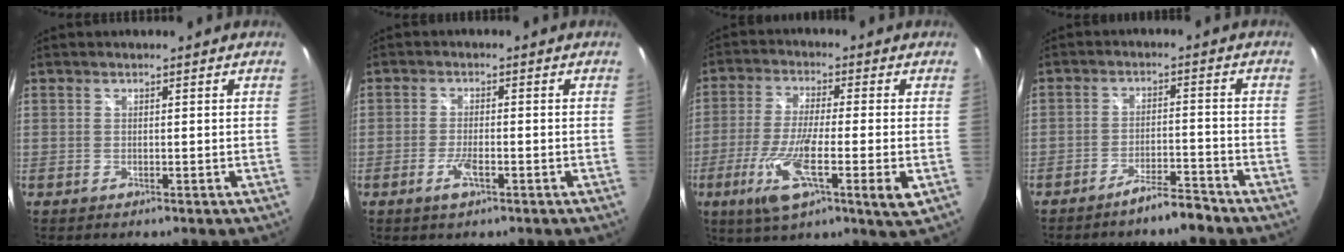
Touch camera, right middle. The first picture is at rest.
{"total": 3.6, "force": [-1.9, 1.1, 2.8], "torque": [-0.064, -0.004, -0.038]}
{"total": 13.7, "force": [-3.8, 1.9, 13.1], "torque": [-0.259, -0.025, -0.074]}
{"total": 4.8, "force": [-4.3, 0.2, 2.1], "torque": [-0.050, 0.002, -0.070]}